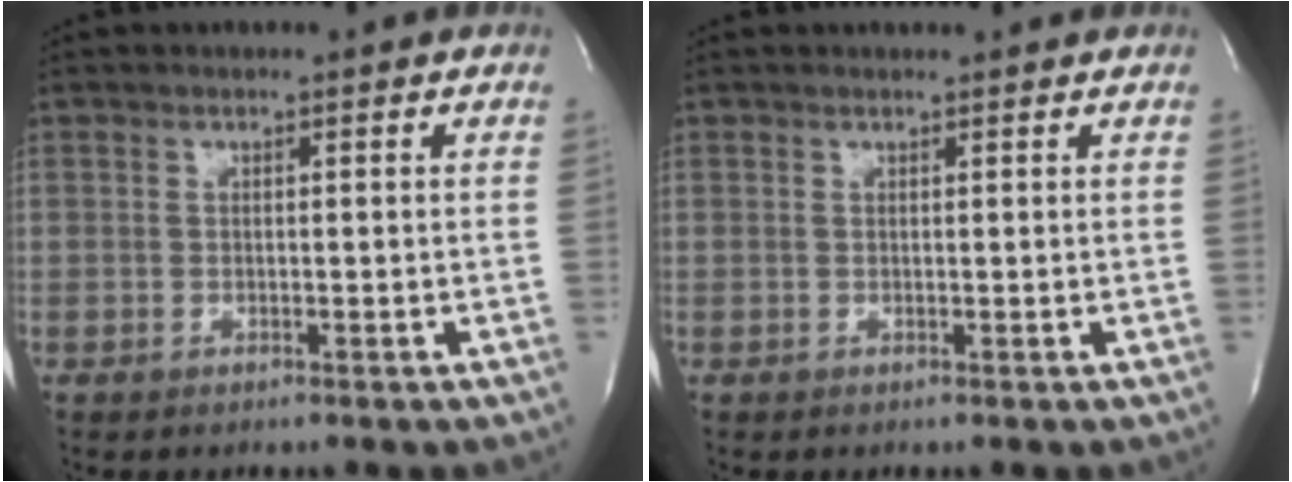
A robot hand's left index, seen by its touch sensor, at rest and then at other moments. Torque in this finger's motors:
{"motor_torque": [0.08, -0.06, 0.05, 0.05]}